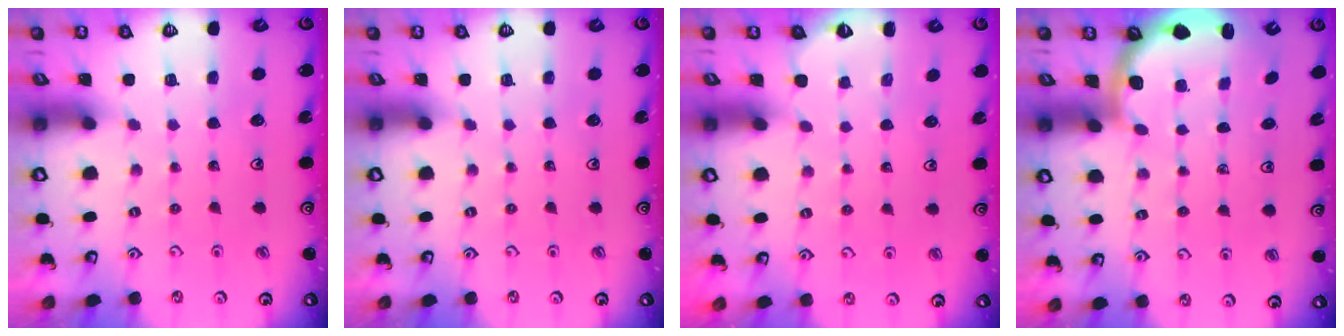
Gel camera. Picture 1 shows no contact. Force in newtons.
{"total": 0.0}
{"total": 1.9, "press": 0.5, "slide": 1.9}
{"total": 2.6, "press": 2.5, "slide": 0.6}